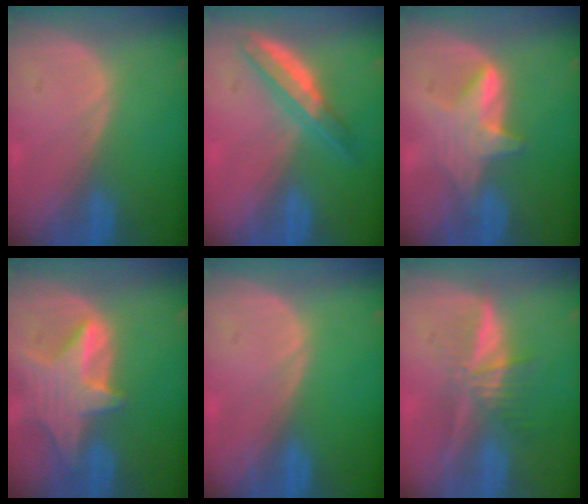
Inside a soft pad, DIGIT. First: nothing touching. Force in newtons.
{"total": 5.2, "press": 5.1, "slide": 0.9}
{"total": 5.6, "press": 5.5, "slide": 1.1}
{"total": 8.0, "press": 7.3, "slide": 3.2}
{"total": 0.0}
{"total": 5.8, "press": 5.4, "slide": 2.1}